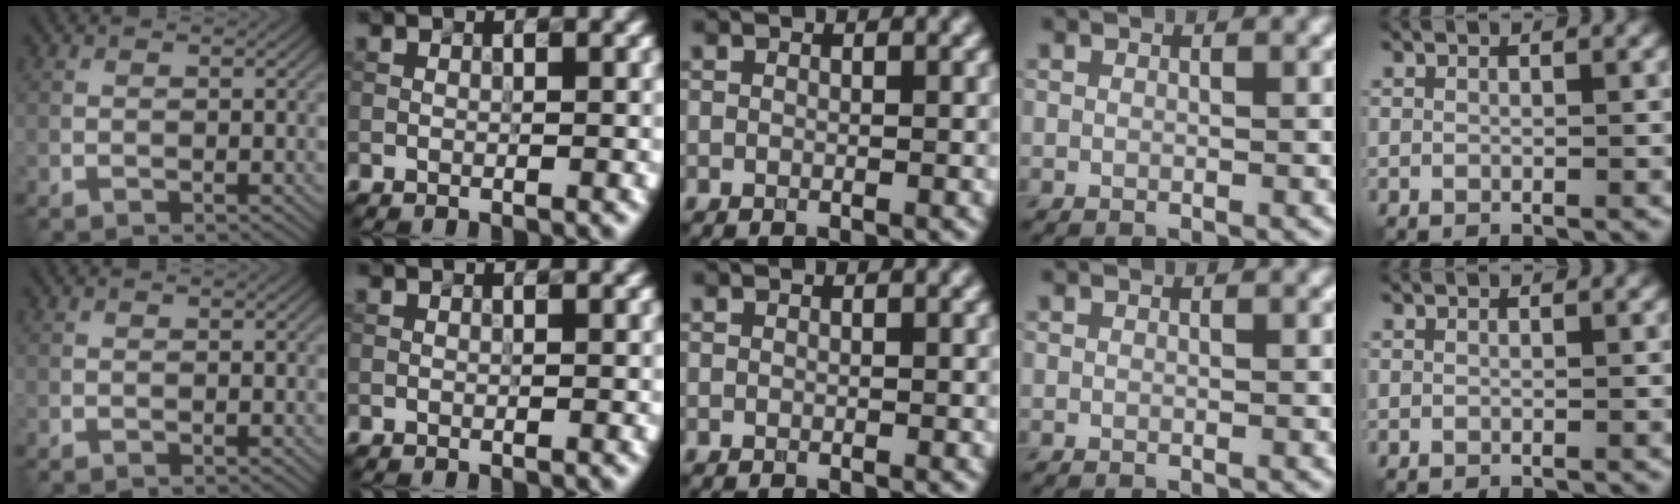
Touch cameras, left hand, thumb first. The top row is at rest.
{}